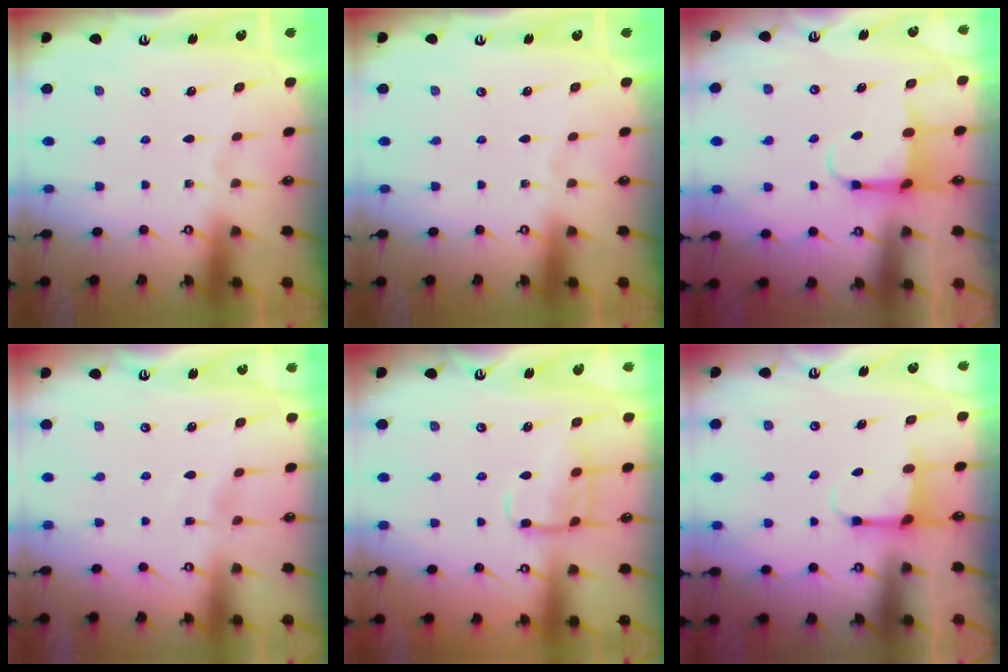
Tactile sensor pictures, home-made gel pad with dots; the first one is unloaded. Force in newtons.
{"total": 0.0}
{"total": 4.5, "press": 4.4, "slide": 1.2}
{"total": 4.1, "press": 4.0, "slide": 0.7}
{"total": 12.0, "press": 12.0, "slide": 1.2}
{"total": 4.0, "press": 3.9, "slide": 0.9}